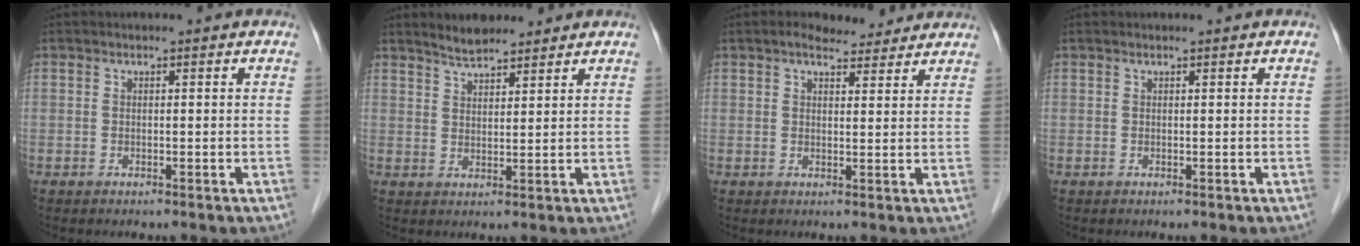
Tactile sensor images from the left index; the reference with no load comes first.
{"total": 4.5, "force": [4.1, 1.2, 1.5], "torque": [-0.034, 0.011, 0.074]}
{"total": 5.4, "force": [4.6, 1.7, 2.1], "torque": [-0.034, 0.022, 0.066]}
{"total": 0.0}